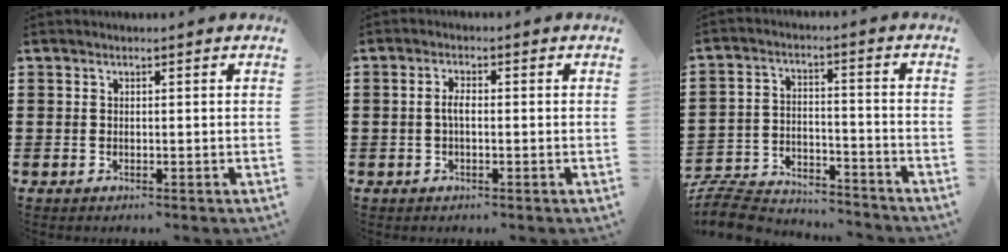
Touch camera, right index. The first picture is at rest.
{"total": 2.2, "force": [-0.1, 0.6, 2.1], "torque": [-0.045, 0.000, -0.004]}
{"total": 8.2, "force": [-8.0, 1.3, 1.4], "torque": [-0.041, 0.015, -0.160]}